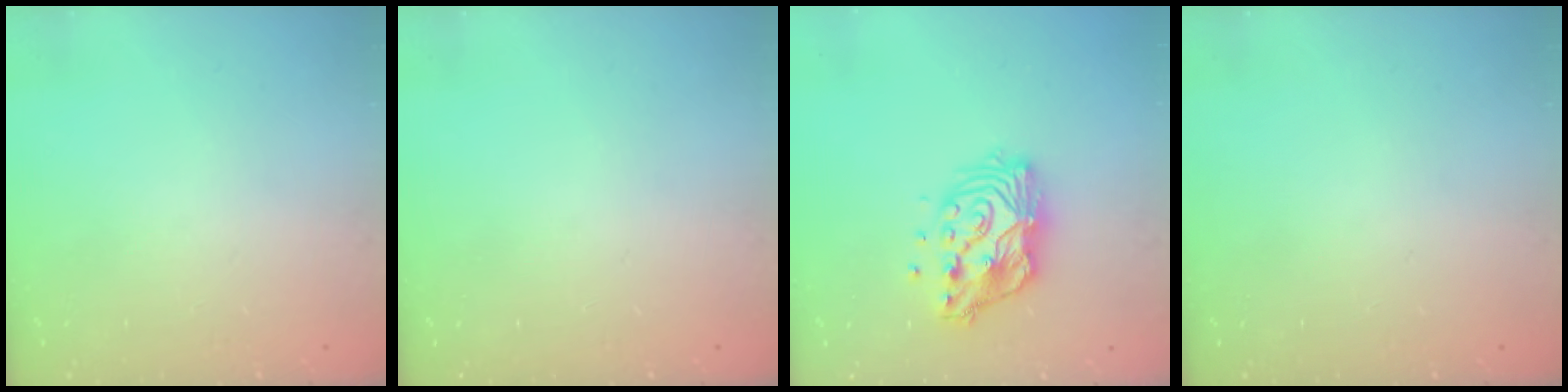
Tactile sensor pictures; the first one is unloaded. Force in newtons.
{"total": 0.0}
{"total": 13.0, "press": 13.0, "slide": 1.1}
{"total": 0.0}